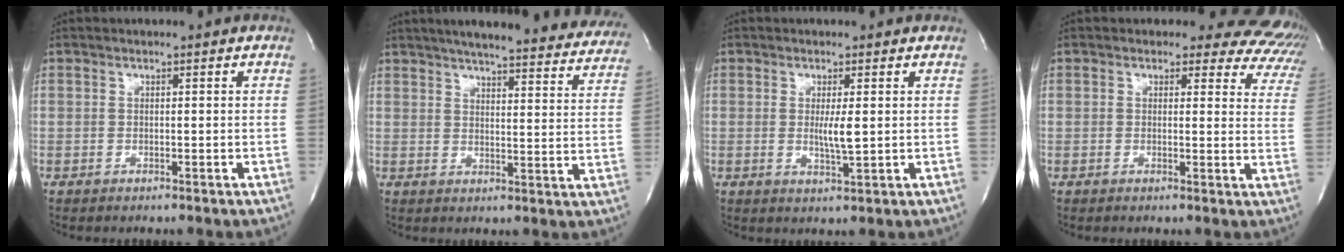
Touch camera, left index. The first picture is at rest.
{"total": 28.2, "force": [25.1, 4.6, 12.0], "torque": [-0.177, -0.048, 0.291]}
{"total": 3.1, "force": [0.1, 0.2, 3.1], "torque": [-0.061, -0.011, 0.003]}
{"total": 12.8, "force": [11.4, 5.3, 2.4], "torque": [0.011, -0.058, 0.075]}